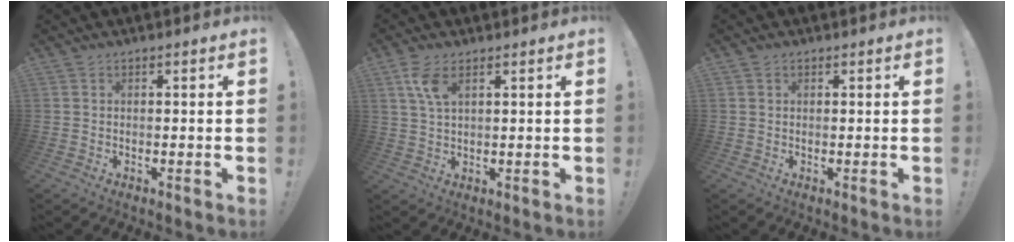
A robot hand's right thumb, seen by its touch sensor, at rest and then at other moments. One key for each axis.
{"total": 6.3, "fx": 3.1, "fy": 2.5, "fz": 4.8, "tx": -0.095, "ty": -0.011, "tz": 0.056}
{"total": 1.0, "fx": 0.5, "fy": 0.8, "fz": 0.2, "tx": 0.002, "ty": 0.000, "tz": 0.009}